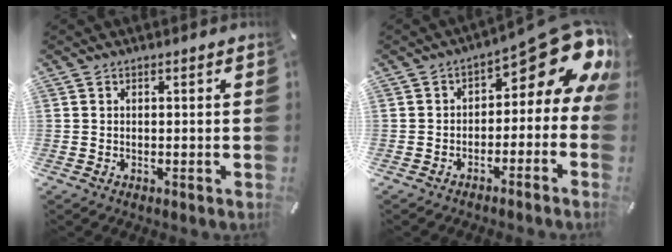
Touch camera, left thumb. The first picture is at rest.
{"total": 12.5, "force": [5.3, 6.0, 9.6], "torque": [-0.118, -0.046, 0.081]}